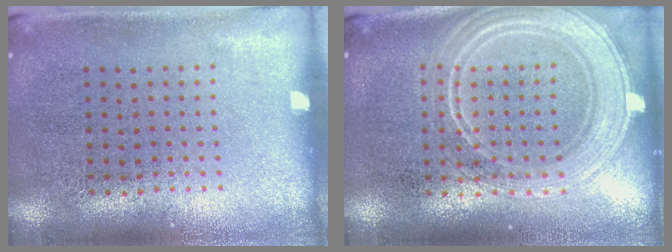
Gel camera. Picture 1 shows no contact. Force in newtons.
{"total": 2.3, "press": 2.3, "slide": 0.4}